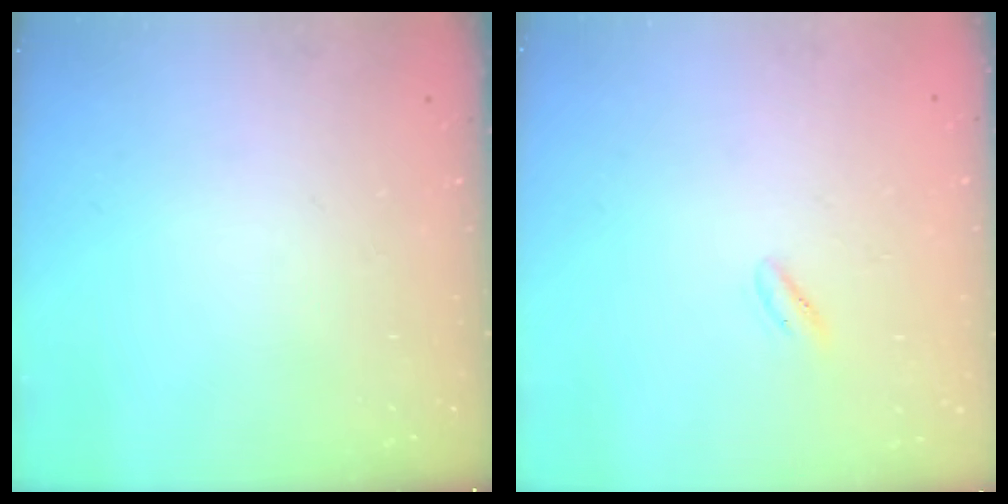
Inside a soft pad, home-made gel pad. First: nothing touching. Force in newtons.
{"total": 0.5, "press": 0.0, "slide": 0.5}